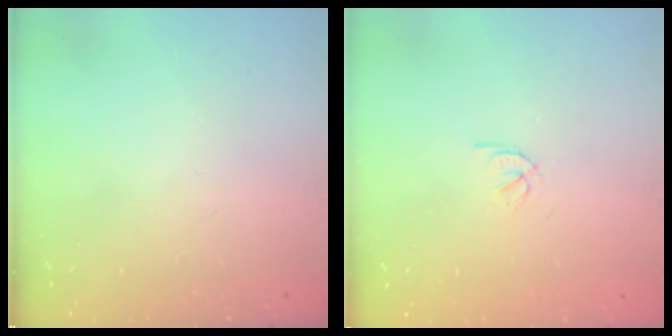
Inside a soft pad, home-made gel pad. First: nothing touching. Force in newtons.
{"total": 2.1, "press": 2.1, "slide": 0.4}